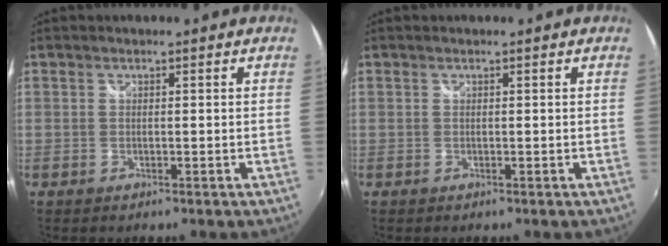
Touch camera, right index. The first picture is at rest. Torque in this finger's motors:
{"motor_torque": [-0.01, 0.02, -0.02, -0.01]}